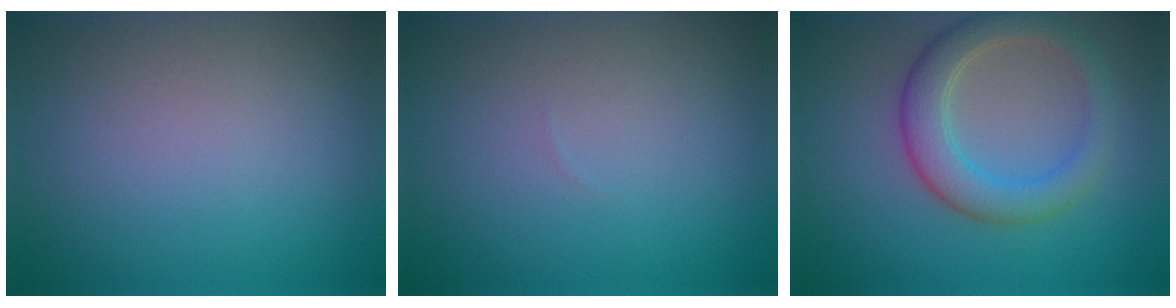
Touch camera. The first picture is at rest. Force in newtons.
{"total": 0.0}
{"total": 4.4, "press": 4.4, "slide": 0.3}